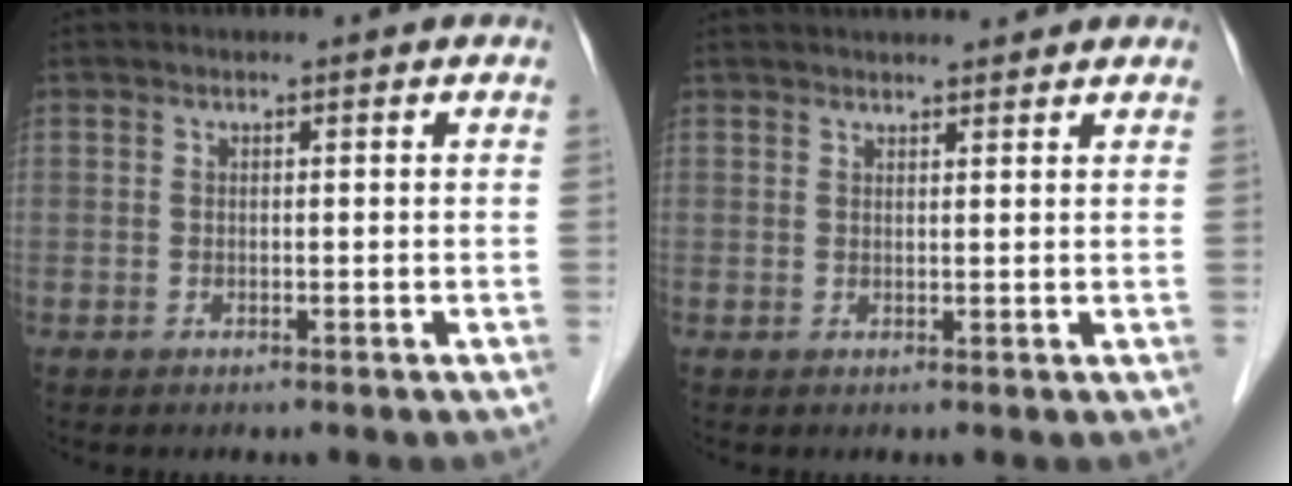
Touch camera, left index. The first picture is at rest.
{"total": 7.5, "force": [6.8, 1.3, 2.9], "torque": [-0.037, 0.028, 0.086]}